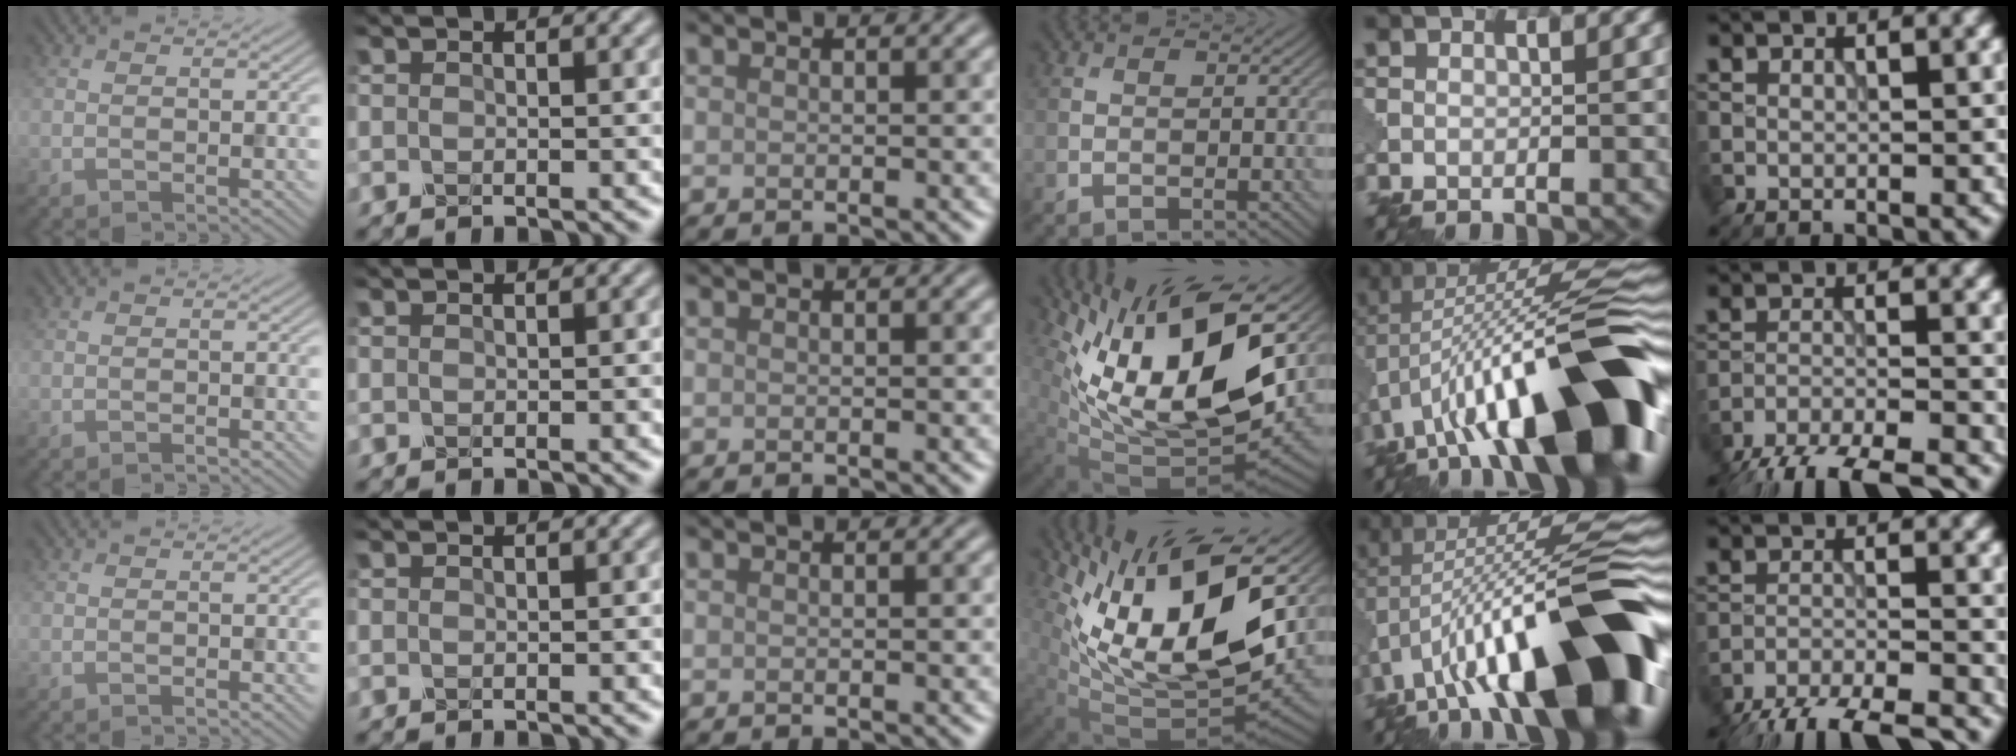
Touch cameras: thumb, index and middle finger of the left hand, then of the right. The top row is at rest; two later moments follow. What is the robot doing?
{"motion": "disassemble", "object": "pitcher"}